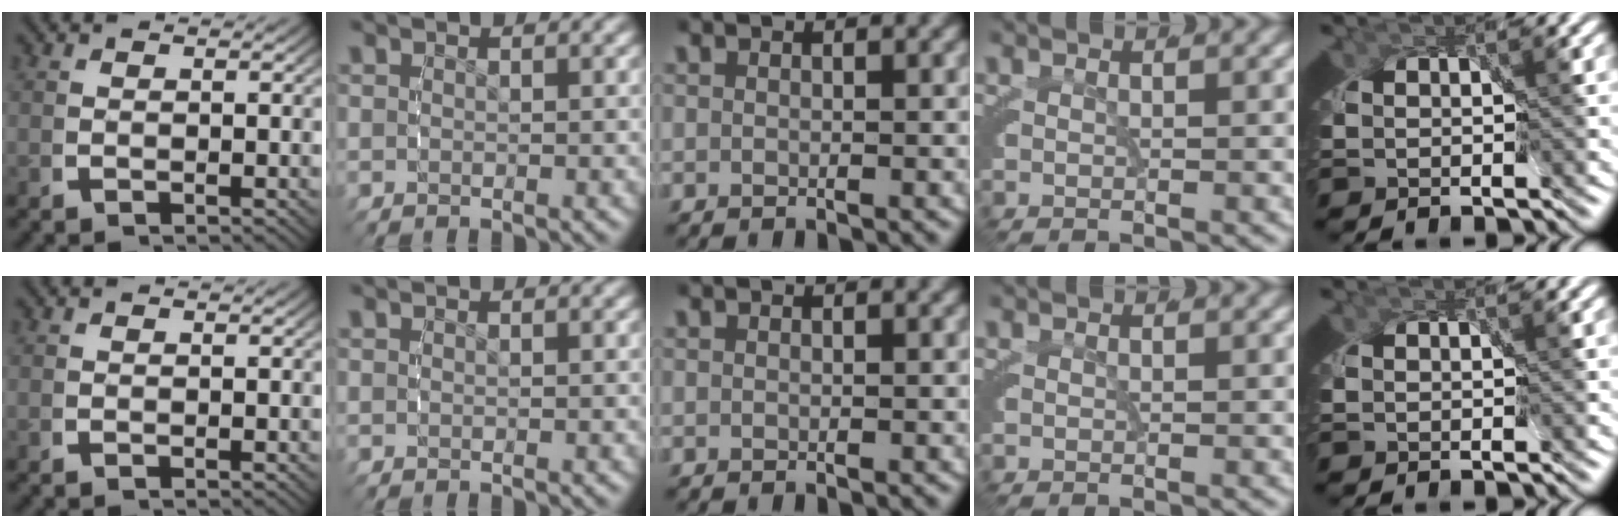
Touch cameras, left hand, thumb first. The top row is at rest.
{}